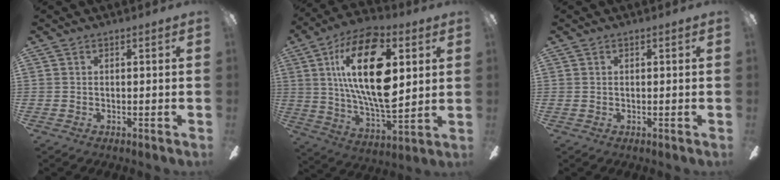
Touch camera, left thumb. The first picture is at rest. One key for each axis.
{"total": 25.6, "fx": 7.5, "fy": 11.6, "fz": 21.5, "tx": -0.412, "ty": -0.021, "tz": 0.117}
{"total": 0.0}